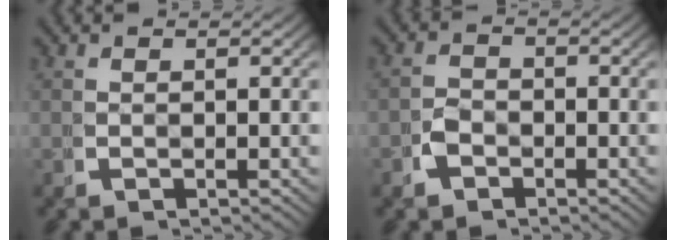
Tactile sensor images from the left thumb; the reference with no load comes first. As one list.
[{"total": 1.7, "force": [-1.1, 1.1, 0.6], "torque": [-0.014, -0.009, -0.020]}]